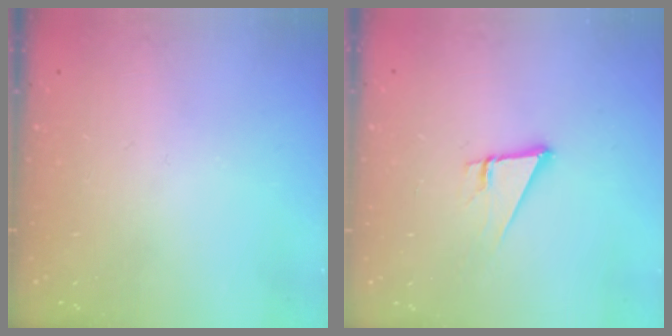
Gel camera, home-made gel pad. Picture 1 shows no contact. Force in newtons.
{"total": 3.7, "press": 3.7, "slide": 0.2}